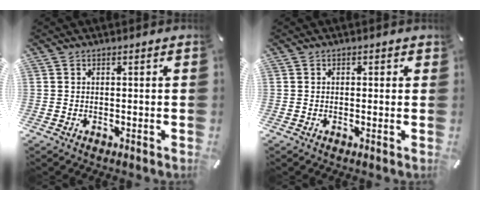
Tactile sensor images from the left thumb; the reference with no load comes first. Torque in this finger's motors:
{"motor_torque": [-0.06, -0.41, 0.02, 0.14, -0.03]}